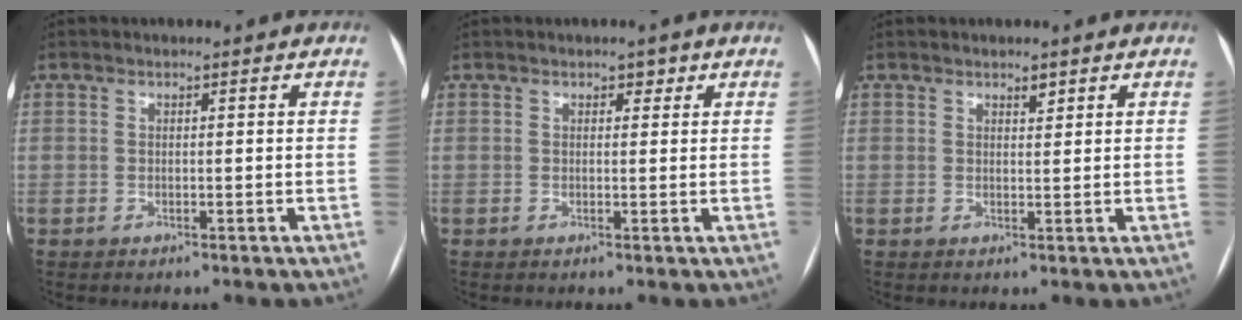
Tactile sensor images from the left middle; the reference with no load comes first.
{"total": 1.2, "force": [0.8, 0.8, 0.6], "torque": [-0.003, 0.001, 0.008]}
{"total": 1.3, "force": [0.9, 0.4, 0.7], "torque": [-0.012, 0.000, 0.015]}